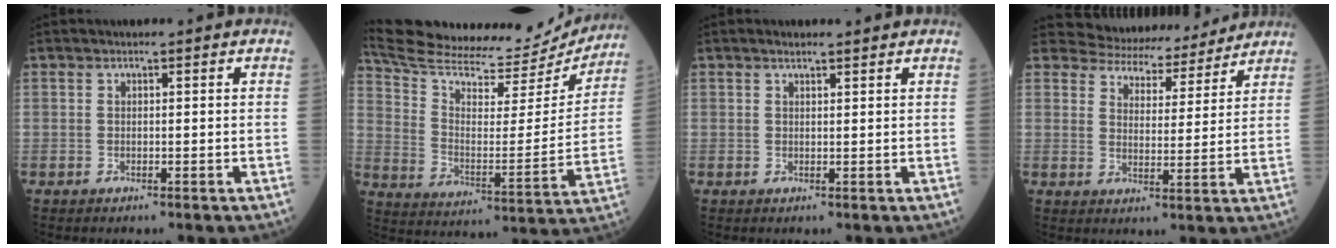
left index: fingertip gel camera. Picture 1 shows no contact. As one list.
[{"total": 25.0, "force": [23.7, 4.5, 6.8], "torque": [-0.122, -0.053, 0.334]}, {"total": 1.8, "force": [1.6, 0.2, 0.7], "torque": [-0.014, 0.013, 0.027]}, {"total": 11.5, "force": [10.9, 3.2, 1.4], "torque": [-0.014, 0.006, 0.145]}]